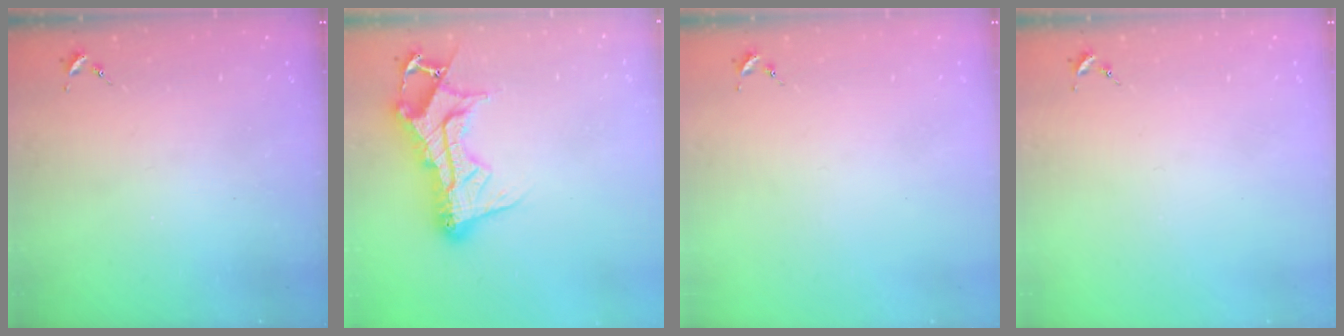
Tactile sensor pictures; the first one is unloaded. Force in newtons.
{"total": 17.1, "press": 17.1, "slide": 1.5}
{"total": 0.0}
{"total": 0.0}